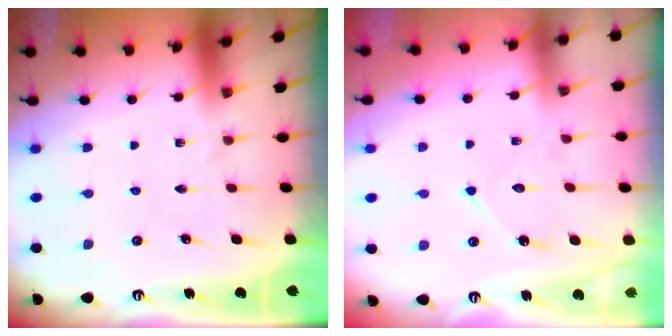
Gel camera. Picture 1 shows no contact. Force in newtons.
{"total": 7.8, "press": 7.8, "slide": 0.7}